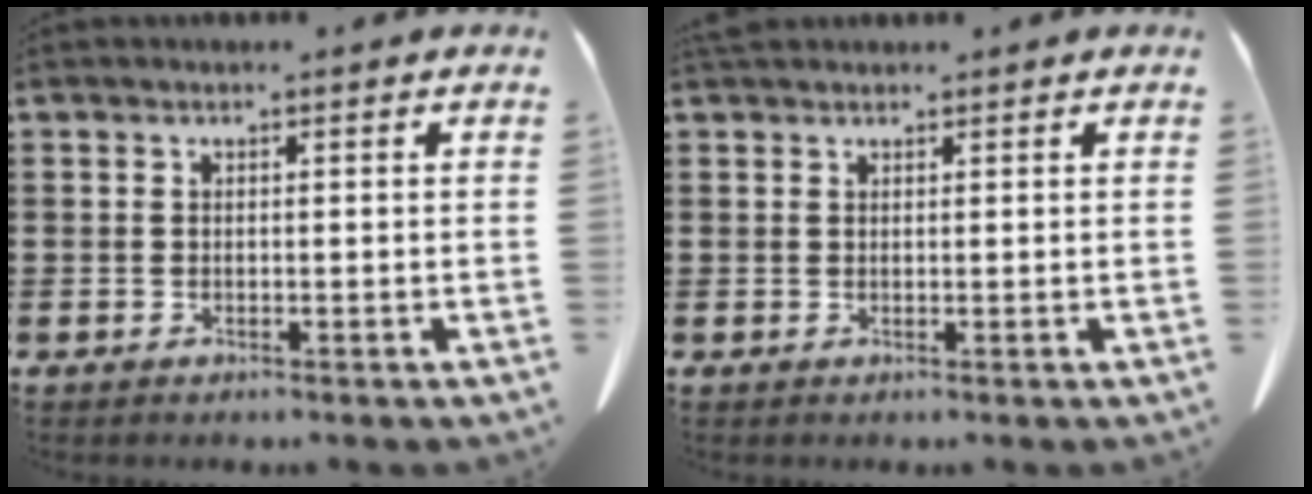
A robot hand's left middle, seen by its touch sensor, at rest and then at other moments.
{"total": 1.2, "force": [1.1, 0.4, 0.4], "torque": [-0.011, 0.001, 0.021]}